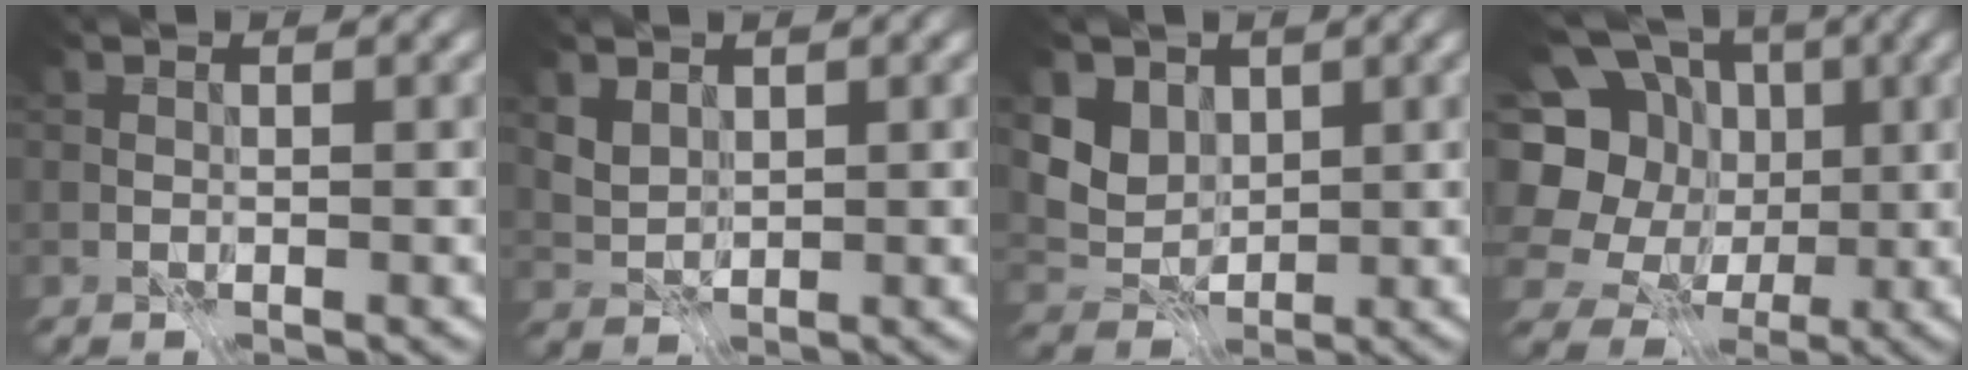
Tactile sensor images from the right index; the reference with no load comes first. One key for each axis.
{"total": 2.3, "fx": 1.4, "fy": 1.6, "fz": 1.0, "tx": -0.027, "ty": -0.003, "tz": 0.029}
{"total": 5.3, "fx": 2.6, "fy": 4.1, "fz": 2.1, "tx": -0.060, "ty": -0.013, "tz": 0.060}
{"total": 14.2, "fx": 1.2, "fy": 12.5, "fz": 6.6, "tx": -0.169, "ty": 0.035, "tz": 0.006}